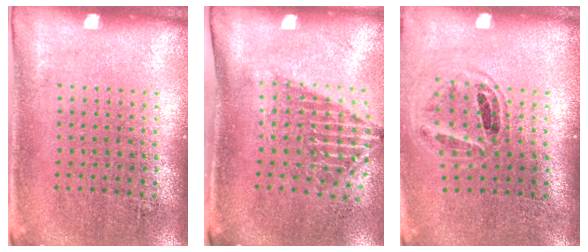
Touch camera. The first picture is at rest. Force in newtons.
{"total": 1.5, "press": 1.1, "slide": 1.0}
{"total": 0.9, "press": 0.9, "slide": 0.2}